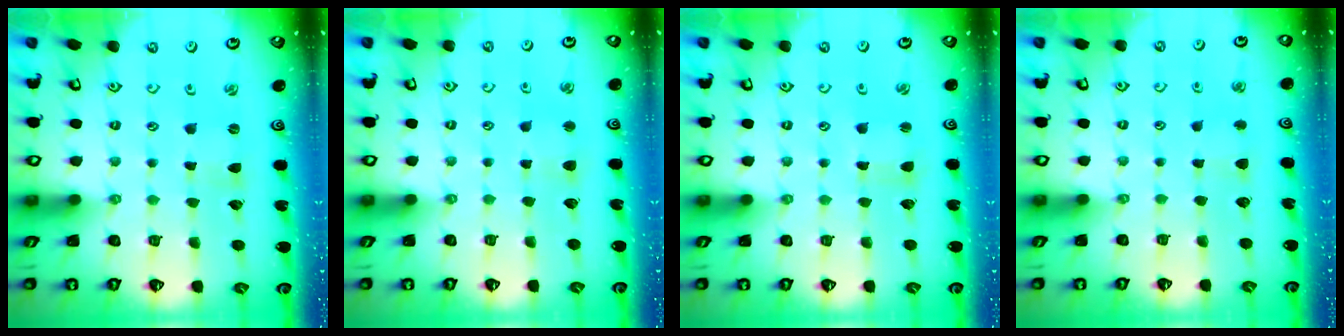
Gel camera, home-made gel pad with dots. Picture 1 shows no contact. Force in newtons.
{"total": 2.5, "press": 2.4, "slide": 0.5}
{"total": 0.8, "press": 0.8, "slide": 0.2}
{"total": 2.1, "press": 2.0, "slide": 0.4}